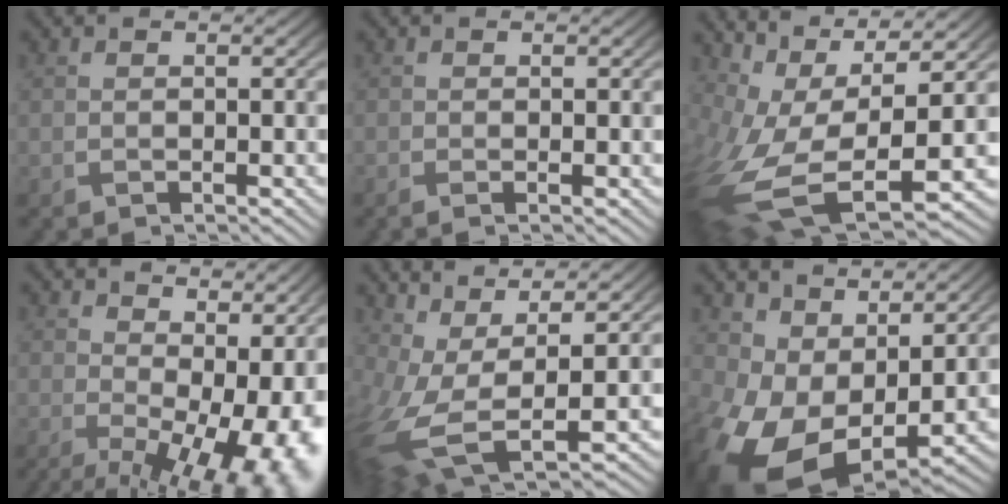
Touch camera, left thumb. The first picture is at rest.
{"total": 0.6, "force": [-0.2, 0.1, 0.6], "torque": [-0.014, -0.002, -0.005]}
{"total": 16.5, "force": [-1.0, 7.4, 14.7], "torque": [-0.302, -0.043, 0.021]}
{"total": 14.4, "force": [-0.5, 8.1, 11.9], "torque": [-0.160, -0.040, 0.032]}
{"total": 12.2, "force": [1.1, 5.6, 10.8], "torque": [-0.248, -0.025, 0.039]}
{"total": 13.2, "force": [0.5, 8.8, 9.8], "torque": [-0.215, -0.031, 0.025]}